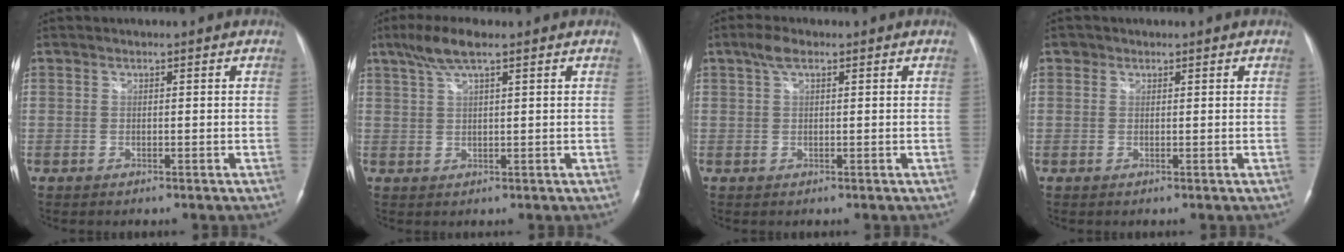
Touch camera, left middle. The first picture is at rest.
{"total": 5.0, "force": [3.3, 0.5, 3.7], "torque": [-0.082, 0.015, 0.066]}
{"total": 2.5, "force": [1.5, 0.9, 1.9], "torque": [-0.042, 0.015, 0.030]}
{"total": 0.9, "force": [0.5, 0.7, 0.0], "torque": [0.005, 0.001, 0.005]}